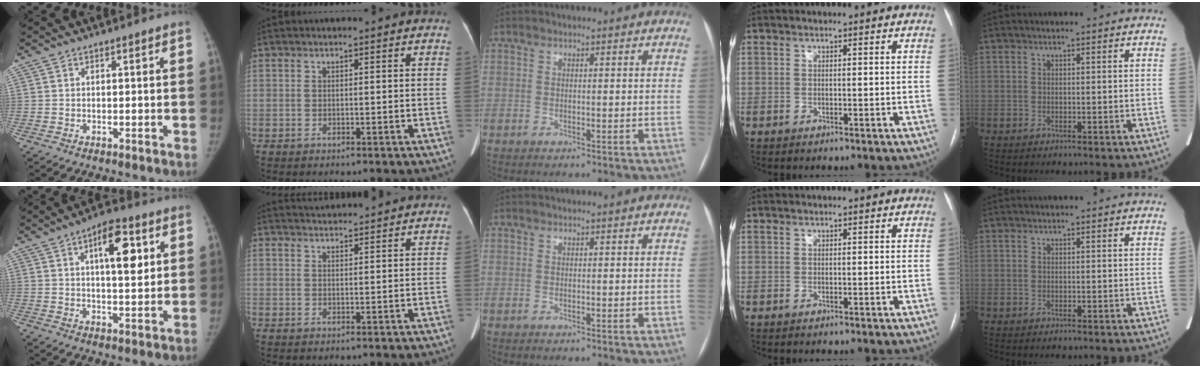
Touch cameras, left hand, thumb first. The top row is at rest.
{"thumb": {"total": 10.5, "force": [3.6, 4.3, 8.9], "torque": [-0.109, -0.008, 0.052]}, "index": {"total": 4.6, "force": [4.5, -0.1, 0.6], "torque": [-0.017, 0.027, 0.068]}}